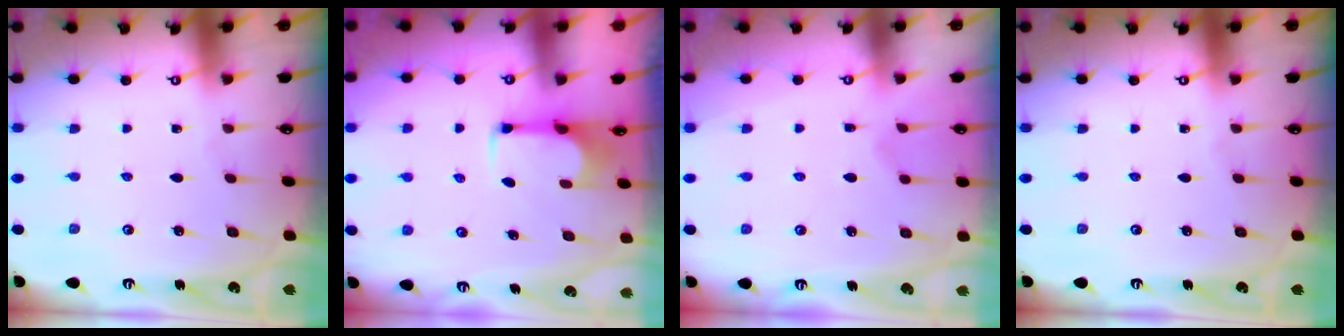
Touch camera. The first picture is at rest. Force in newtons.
{"total": 2.7, "press": 2.5, "slide": 1.1}
{"total": 2.9, "press": 2.6, "slide": 1.3}
{"total": 0.0}